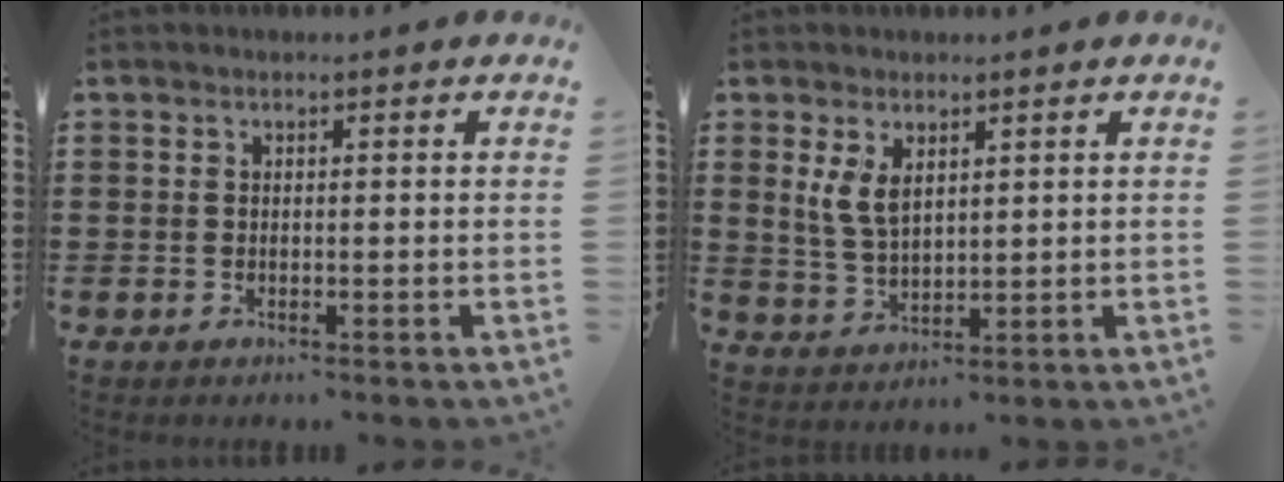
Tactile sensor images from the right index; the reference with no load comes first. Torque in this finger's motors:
{"motor_torque": [0.80, 0.31, 0.44, 0.07]}